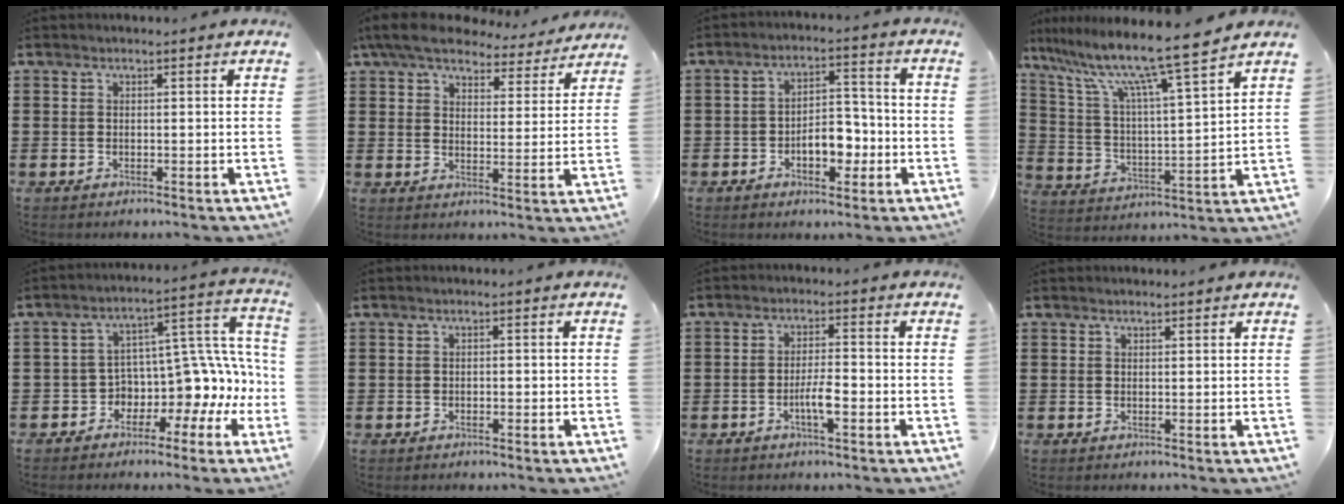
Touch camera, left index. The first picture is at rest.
{"total": 7.3, "force": [6.6, 1.5, 2.8], "torque": [-0.075, -0.033, 0.116]}
{"total": 6.4, "force": [-2.2, 3.5, 4.9], "torque": [-0.070, 0.007, -0.043]}
{"total": 10.2, "force": [8.5, -0.7, 5.6], "torque": [-0.142, -0.057, 0.135]}
{"total": 6.1, "force": [0.5, 4.7, 3.8], "torque": [-0.091, -0.046, 0.008]}
{"total": 0.7, "force": [-0.6, 0.3, 0.2], "torque": [-0.009, -0.001, -0.012]}
{"total": 4.1, "force": [-1.5, 0.8, 3.7], "torque": [-0.071, 0.003, -0.030]}
{"total": 0.5, "force": [0.5, 0.0, 0.2], "torque": [-0.006, -0.002, 0.010]}